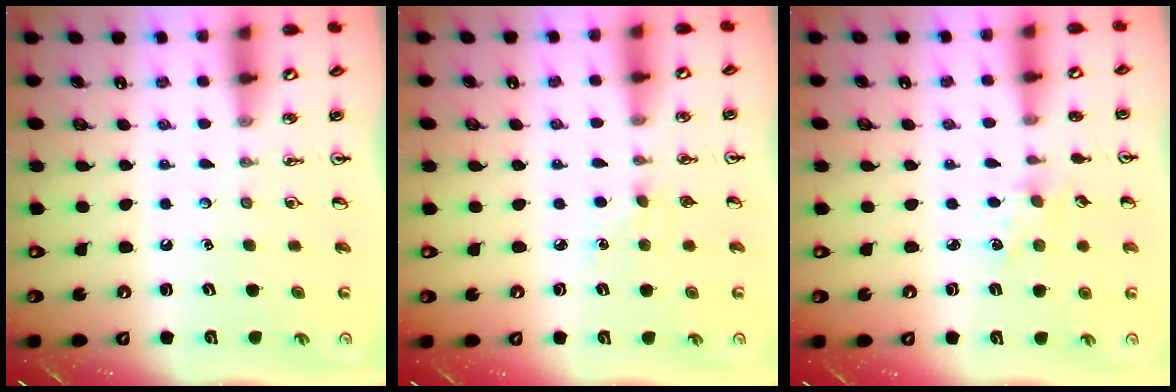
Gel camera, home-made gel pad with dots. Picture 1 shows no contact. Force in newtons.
{"total": 3.4, "press": 3.4, "slide": 0.5}
{"total": 2.3, "press": 2.3, "slide": 0.4}